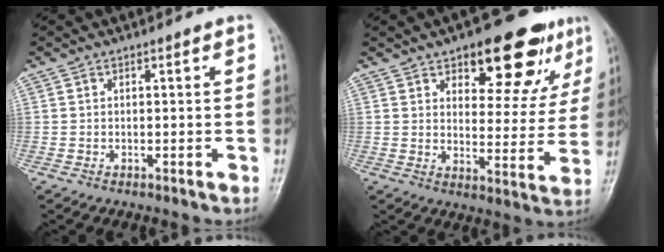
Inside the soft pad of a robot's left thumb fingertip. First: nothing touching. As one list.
[{"total": 17.1, "force": [10.2, 7.7, 11.3], "torque": [-0.087, -0.043, 0.139]}]